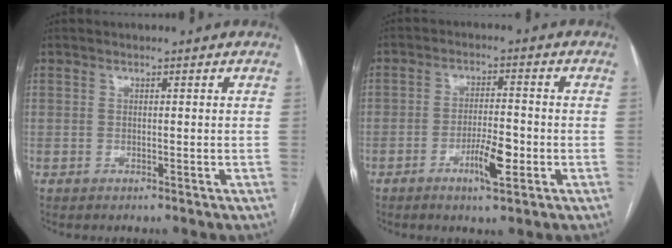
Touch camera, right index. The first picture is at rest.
{"total": 5.7, "force": [-2.3, 1.2, 5.1], "torque": [-0.091, -0.002, -0.037]}